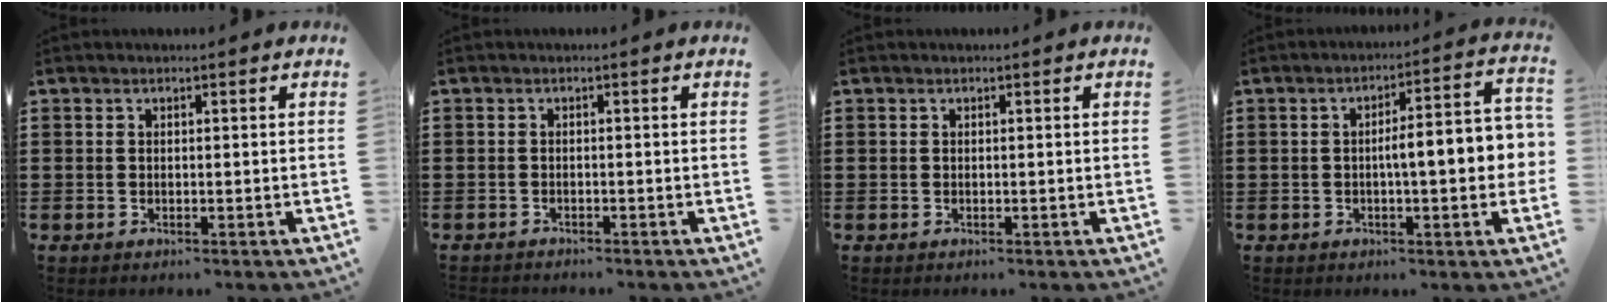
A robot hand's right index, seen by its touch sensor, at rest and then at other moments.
{"total": 0.9, "force": [-0.9, 0.1, -0.1], "torque": [-0.001, 0.002, -0.020]}
{"total": 0.0}
{"total": 7.8, "force": [-0.7, 1.3, 7.6], "torque": [-0.115, -0.005, -0.020]}